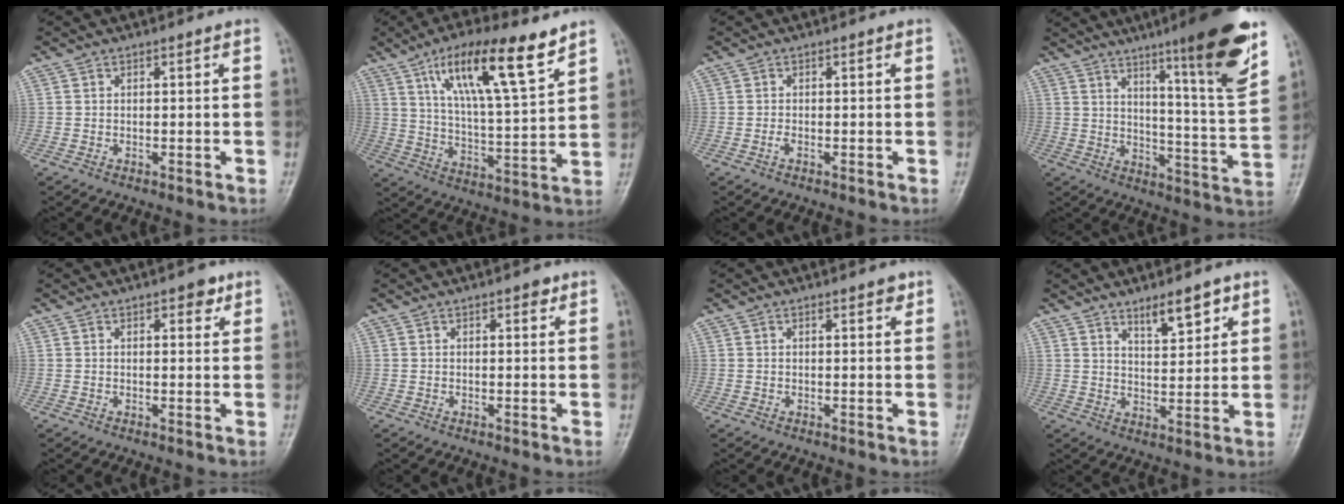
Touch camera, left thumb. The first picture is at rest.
{"total": 16.8, "force": [9.8, 3.8, 13.1], "torque": [-0.212, -0.039, 0.177]}
{"total": 0.7, "force": [-0.3, 0.2, 0.6], "torque": [-0.013, 0.000, -0.007]}
{"total": 18.2, "force": [10.8, 1.5, 14.6], "torque": [-0.186, -0.061, 0.161]}
{"total": 3.1, "force": [1.8, 1.4, 2.1], "torque": [-0.016, -0.006, 0.022]}
{"total": 1.9, "force": [1.1, 0.8, 1.3], "torque": [-0.012, -0.003, 0.013]}
{"total": 1.7, "force": [1.2, 0.6, 1.1], "torque": [-0.011, -0.005, 0.014]}
{"total": 6.8, "force": [4.6, 2.2, 4.5], "torque": [-0.054, -0.035, 0.074]}